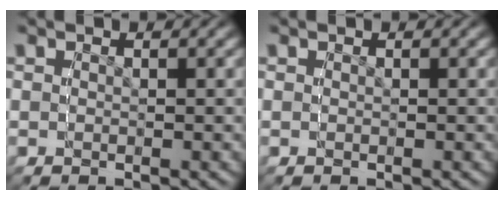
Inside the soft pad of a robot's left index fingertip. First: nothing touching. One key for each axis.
{"total": 0.0}